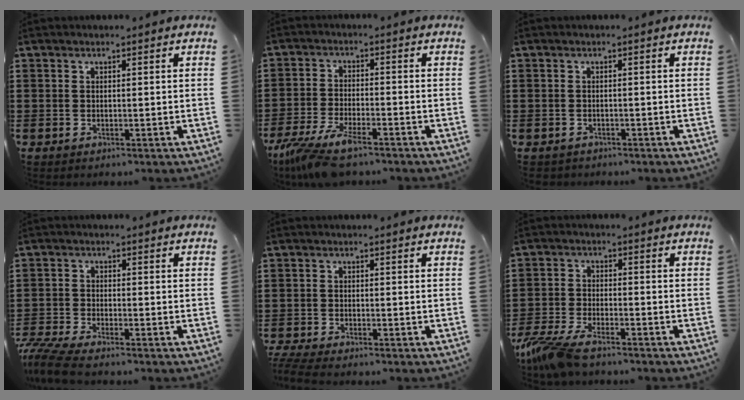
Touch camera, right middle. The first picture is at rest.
{"total": 7.0, "force": [-5.5, 0.6, 4.2], "torque": [-0.107, -0.021, -0.107]}
{"total": 0.8, "force": [-0.7, 0.2, -0.1], "torque": [-0.002, 0.000, -0.017]}
{"total": 4.7, "force": [-4.3, 0.3, 1.8], "torque": [-0.058, -0.016, -0.090]}
{"total": 2.6, "force": [-2.5, -0.1, 0.7], "torque": [-0.029, -0.007, -0.054]}
{"total": 5.9, "force": [-4.9, 0.8, 3.2], "torque": [-0.092, -0.018, -0.100]}